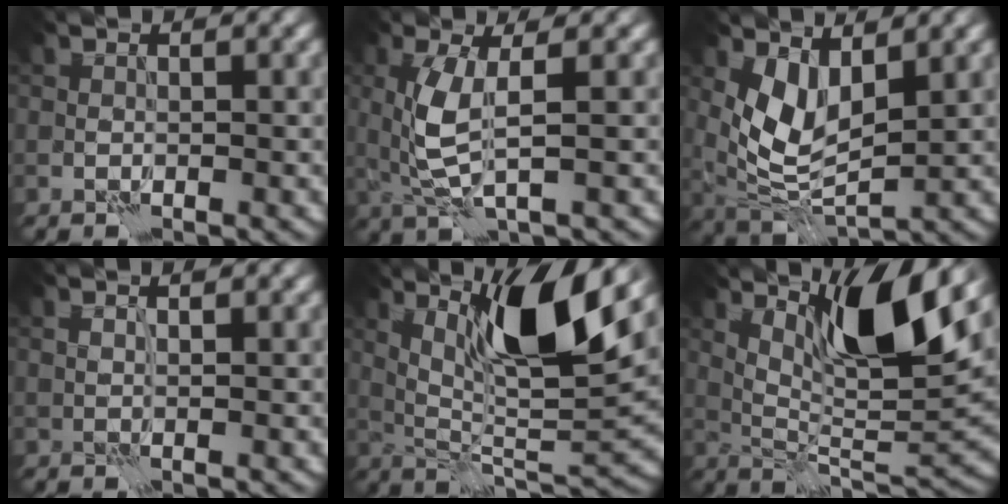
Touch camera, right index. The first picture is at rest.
{"total": 3.3, "force": [1.1, 0.3, 3.1], "torque": [-0.080, -0.005, 0.027]}
{"total": 4.4, "force": [2.4, 1.8, 3.3], "torque": [-0.073, -0.014, 0.057]}
{"total": 1.2, "force": [1.0, -0.6, -0.2], "torque": [0.004, 0.000, 0.019]}
{"total": 9.3, "force": [5.0, 1.1, 7.8], "torque": [-0.122, -0.012, 0.096]}
{"total": 8.8, "force": [5.3, 1.1, 6.9], "torque": [-0.111, -0.010, 0.101]}